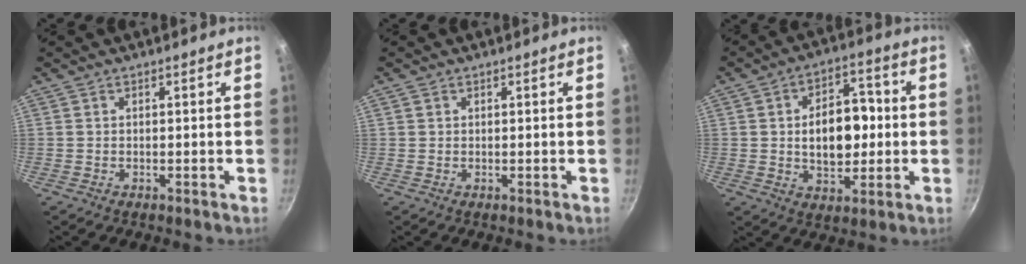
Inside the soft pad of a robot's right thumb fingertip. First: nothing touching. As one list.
[{"total": 0.6, "force": [0.3, 0.5, 0.2], "torque": [-0.002, 0.002, 0.003]}, {"total": 13.0, "force": [0.1, 8.3, 10.1], "torque": [-0.113, 0.015, 0.000]}]